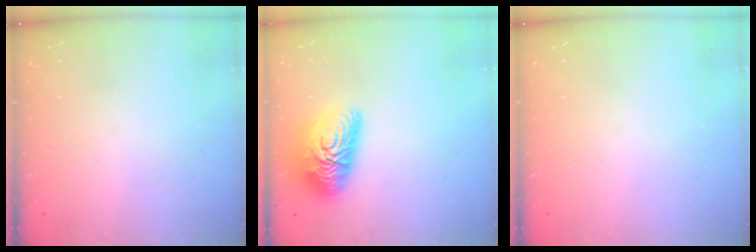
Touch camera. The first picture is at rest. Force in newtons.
{"total": 15.1, "press": 15.1, "slide": 0.8}
{"total": 0.0}